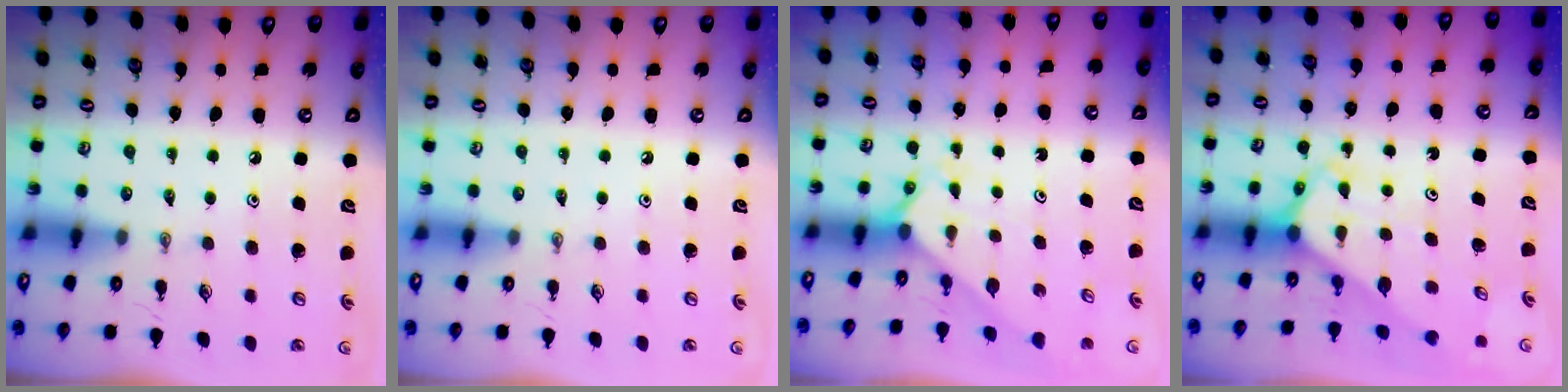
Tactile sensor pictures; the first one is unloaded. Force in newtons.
{"total": 0.0}
{"total": 2.0, "press": 1.9, "slide": 0.2}
{"total": 2.7, "press": 2.7, "slide": 0.1}